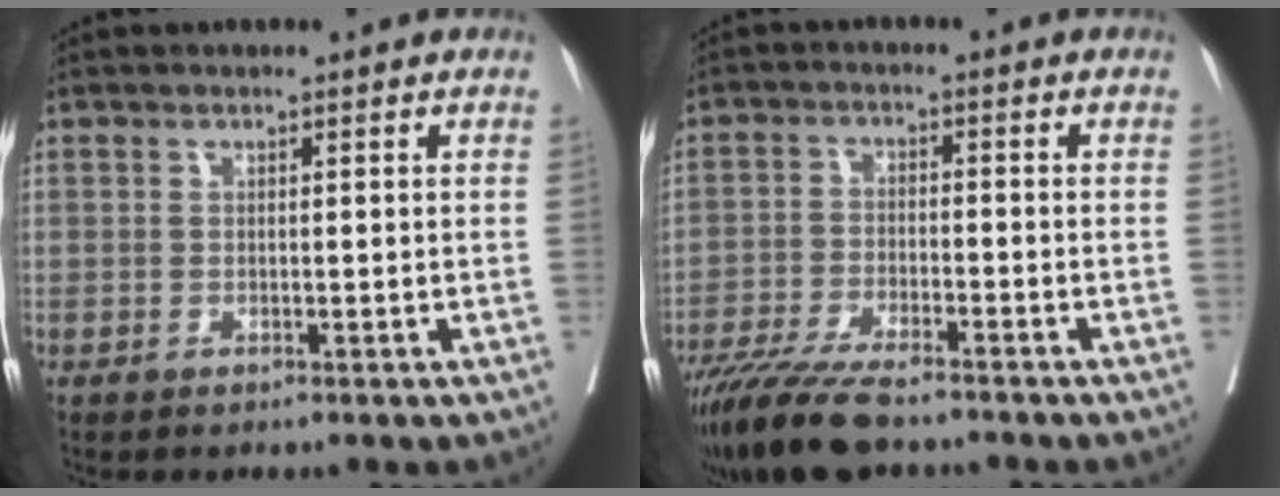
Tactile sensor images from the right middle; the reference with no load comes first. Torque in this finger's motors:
{"motor_torque": [1.09, -1.05, 0.21, 0.06]}